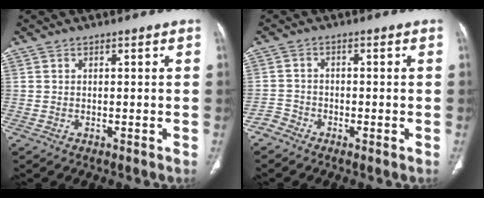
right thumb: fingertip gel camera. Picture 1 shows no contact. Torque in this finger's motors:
{"motor_torque": [2.46, 2.22, -0.06, -0.64, 0.02]}